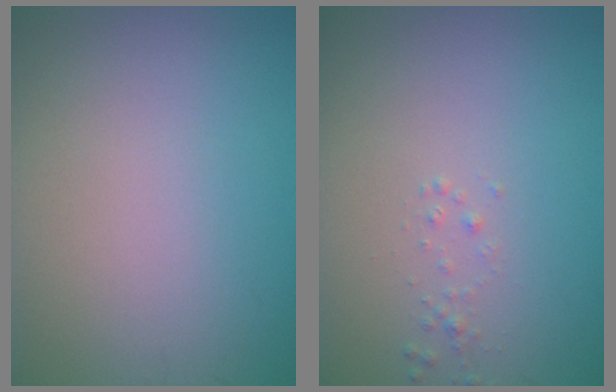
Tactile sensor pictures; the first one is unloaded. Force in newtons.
{"total": 0.7, "press": 0.6, "slide": 0.1}